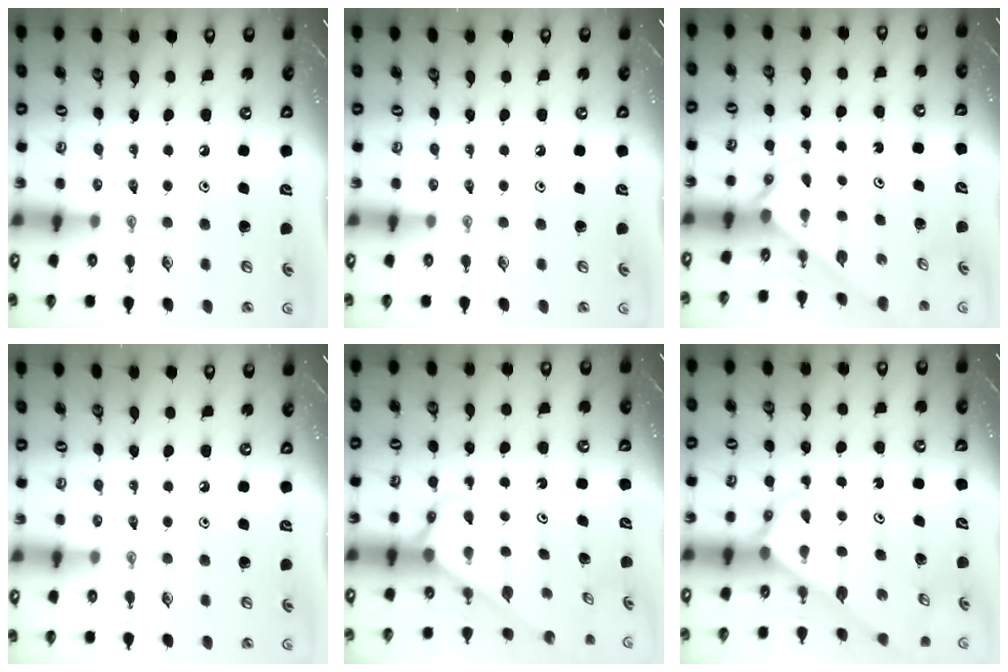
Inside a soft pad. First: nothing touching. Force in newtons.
{"total": 0.0}
{"total": 1.9, "press": 1.9, "slide": 0.2}
{"total": 0.0}
{"total": 2.6, "press": 2.6, "slide": 0.1}
{"total": 3.6, "press": 3.6, "slide": 0.3}